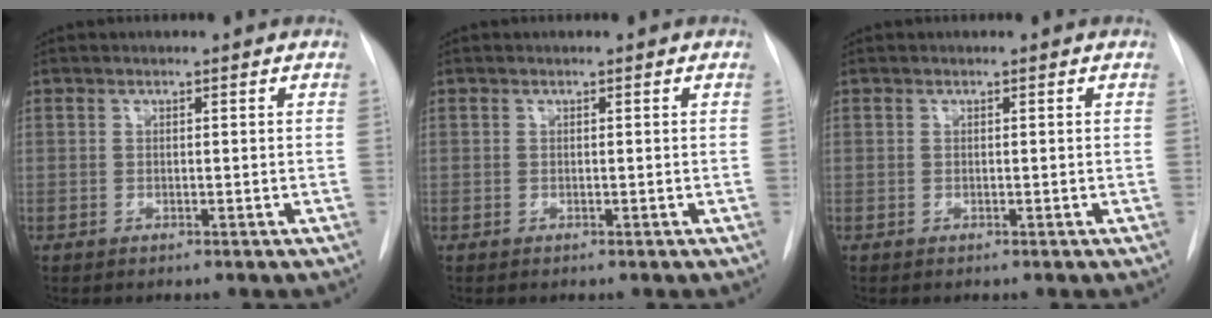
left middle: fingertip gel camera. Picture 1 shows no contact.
{"total": 0.0}
{"total": 0.0}